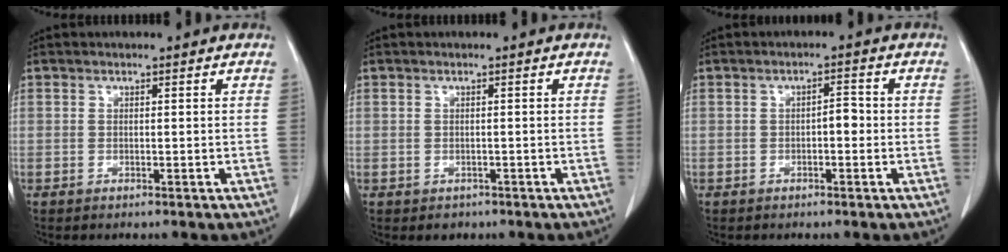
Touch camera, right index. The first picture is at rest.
{"total": 1.5, "force": [-0.8, 1.2, 0.2], "torque": [-0.002, 0.002, -0.007]}
{"total": 2.3, "force": [-0.4, 1.0, 2.0], "torque": [-0.024, 0.008, -0.007]}